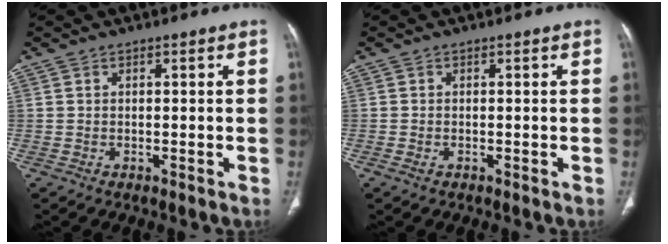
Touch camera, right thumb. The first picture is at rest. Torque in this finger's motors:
{"motor_torque": [-0.03, 0.09, 0.22, 0.55, 0.07]}